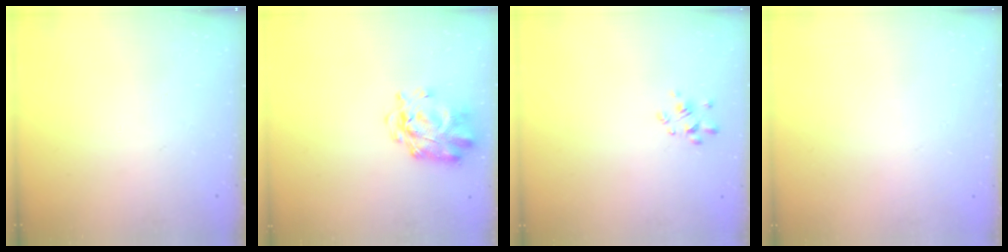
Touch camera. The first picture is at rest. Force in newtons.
{"total": 2.9, "press": 2.8, "slide": 0.8}
{"total": 2.6, "press": 2.3, "slide": 1.2}
{"total": 1.8, "press": 1.8, "slide": 0.2}